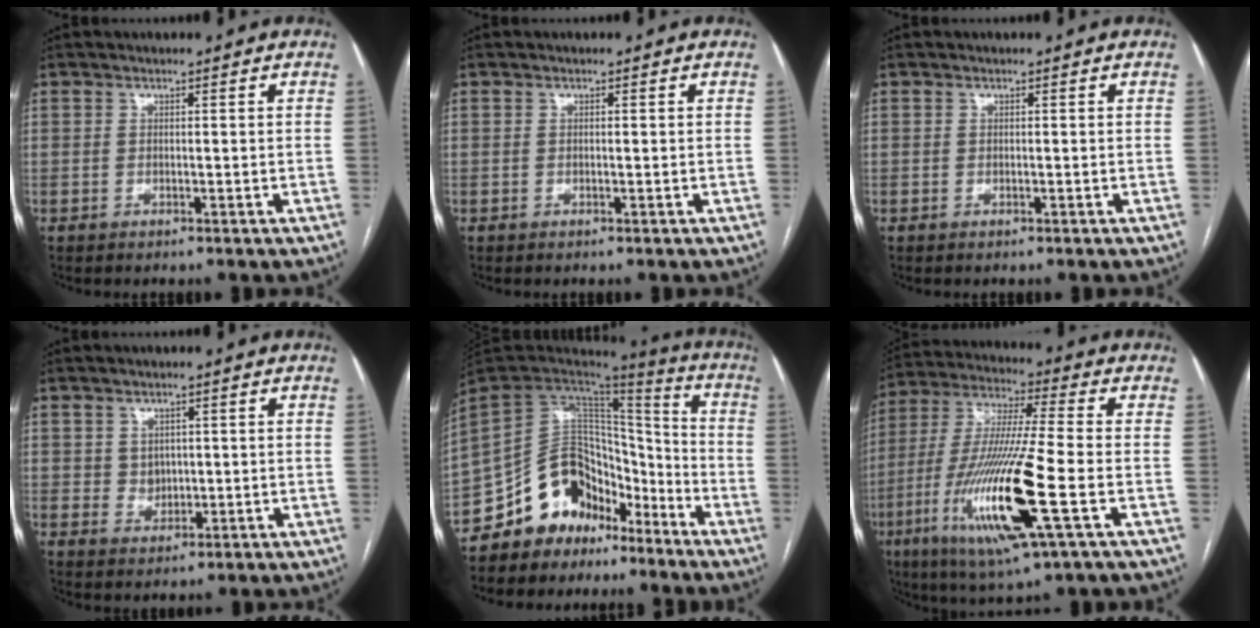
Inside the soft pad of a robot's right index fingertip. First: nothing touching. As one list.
[{"total": 0.0}, {"total": 0.0}, {"total": 2.8, "force": [0.6, 2.5, 1.2], "torque": [-0.018, 0.001, 0.015]}, {"total": 14.3, "force": [-10.3, 9.1, 3.9], "torque": [-0.066, 0.086, -0.177]}, {"total": 19.3, "force": [-6.1, 0.9, 18.3], "torque": [-0.392, -0.031, -0.113]}]